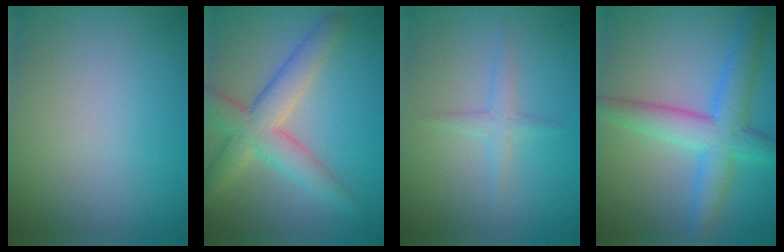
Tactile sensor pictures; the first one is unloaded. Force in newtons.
{"total": 5.4, "press": 5.4, "slide": 0.4}
{"total": 1.5, "press": 1.5, "slide": 0.0}
{"total": 5.9, "press": 5.9, "slide": 0.1}